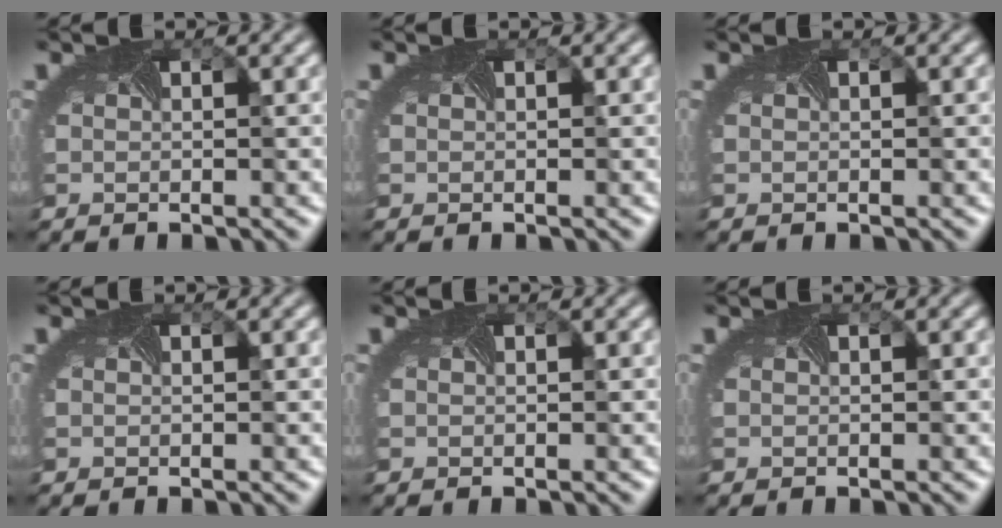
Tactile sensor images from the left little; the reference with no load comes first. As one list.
[{"total": 0.0}, {"total": 0.0}, {"total": 0.0}, {"total": 0.0}, {"total": 0.0}]